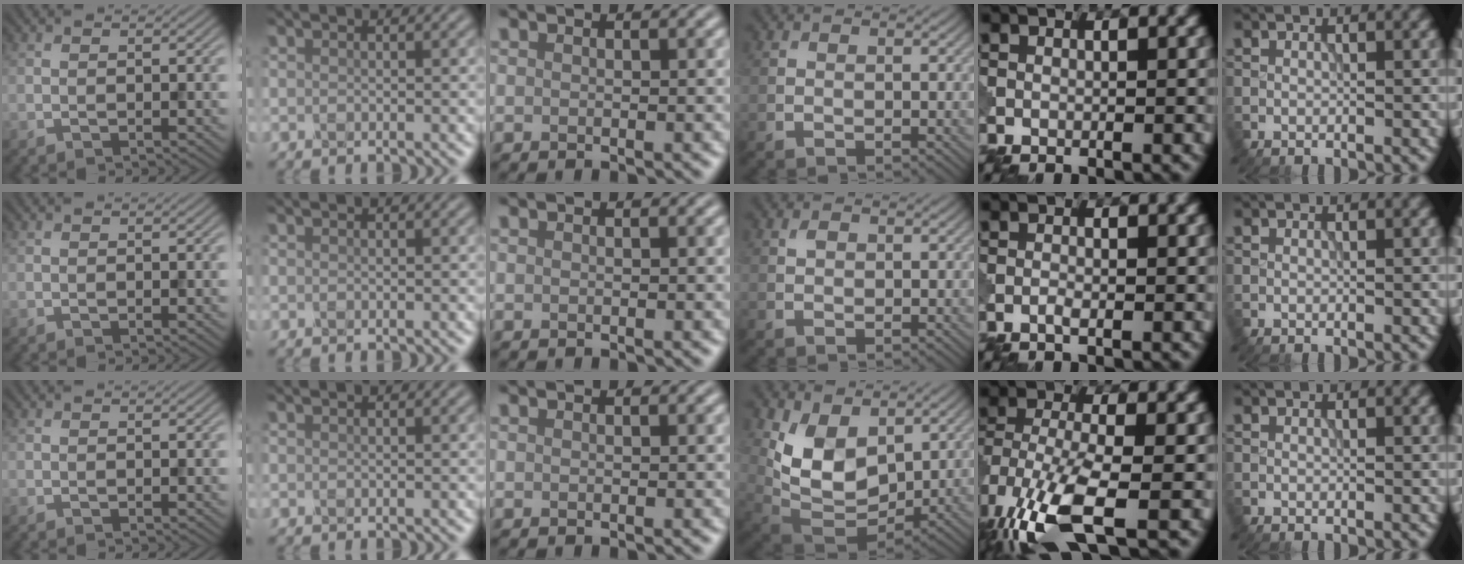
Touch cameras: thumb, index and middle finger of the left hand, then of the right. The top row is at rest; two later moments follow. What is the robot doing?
{"motion": "squeeze", "object": "clothespin"}